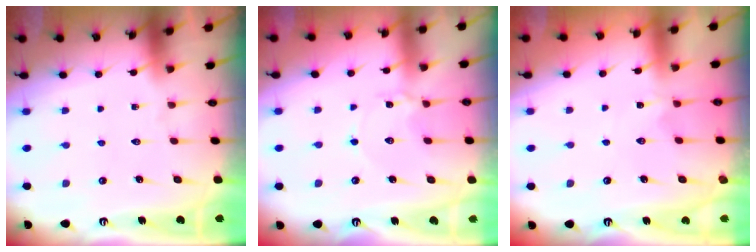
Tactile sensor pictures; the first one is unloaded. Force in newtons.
{"total": 2.9, "press": 2.9, "slide": 0.4}
{"total": 0.7, "press": 0.6, "slide": 0.3}